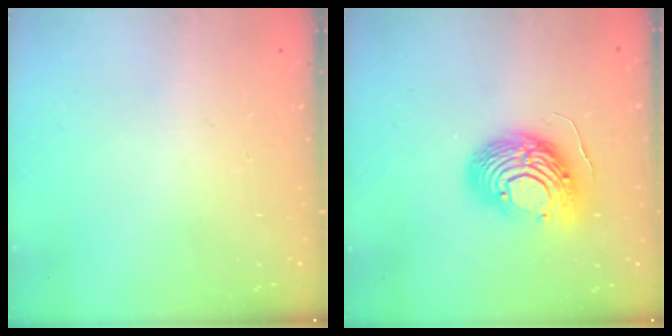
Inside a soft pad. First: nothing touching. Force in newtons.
{"total": 13.9, "press": 13.8, "slide": 1.5}